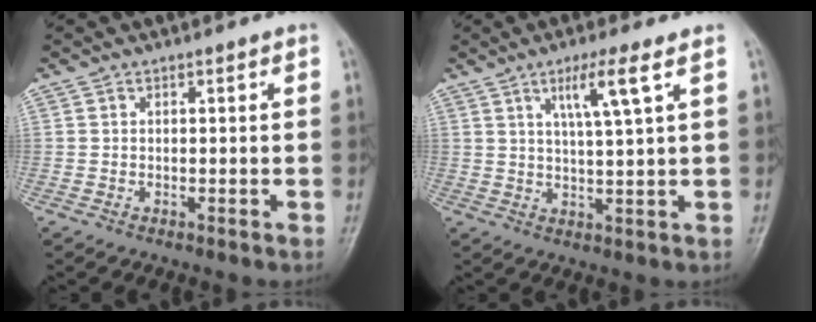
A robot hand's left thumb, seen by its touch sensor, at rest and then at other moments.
{"total": 6.6, "force": [3.1, -0.2, 5.8], "torque": [-0.113, -0.015, 0.060]}